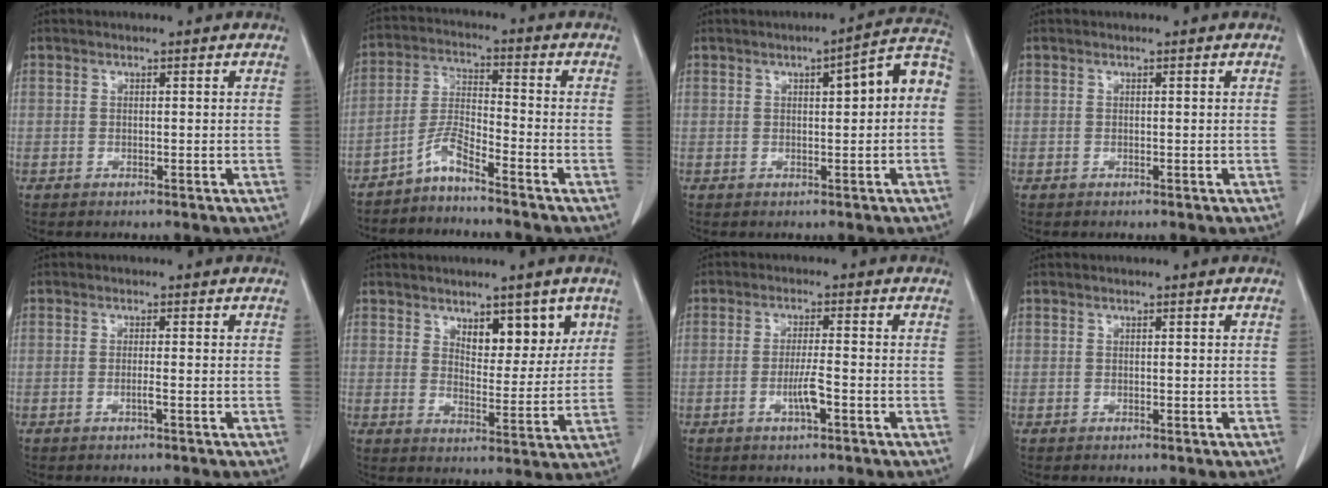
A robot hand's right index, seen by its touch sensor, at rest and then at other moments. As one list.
[{"total": 4.8, "force": [-4.2, 0.1, 2.5], "torque": [-0.058, -0.007, -0.086]}, {"total": 7.5, "force": [1.0, 1.3, 7.3], "torque": [-0.094, 0.029, 0.008]}, {"total": 0.0}, {"total": 1.0, "force": [-0.4, -0.2, 0.9], "torque": [-0.019, -0.001, -0.008]}, {"total": 7.7, "force": [4.3, 3.5, 5.3], "torque": [-0.064, -0.005, 0.067]}, {"total": 3.7, "force": [-1.4, 0.2, 3.5], "torque": [-0.067, -0.003, -0.026]}, {"total": 0.0}]